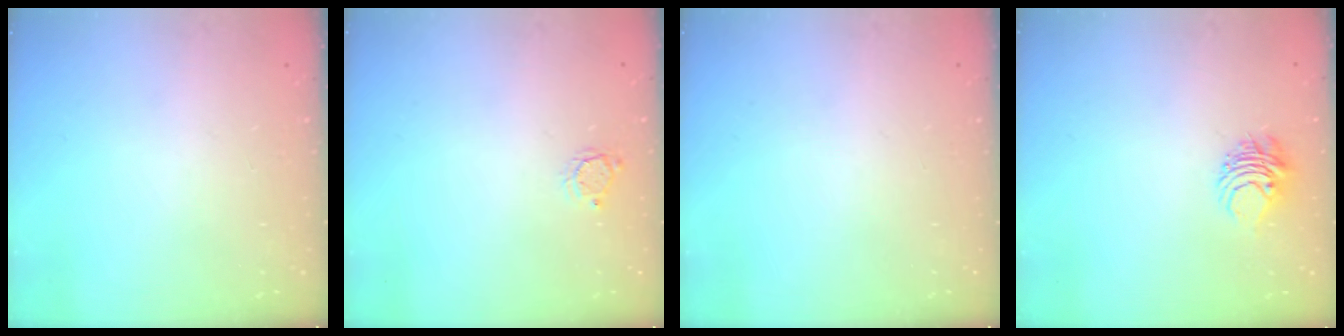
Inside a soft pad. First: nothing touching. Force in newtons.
{"total": 3.3, "press": 3.3, "slide": 0.3}
{"total": 0.0}
{"total": 6.3, "press": 6.3, "slide": 0.6}